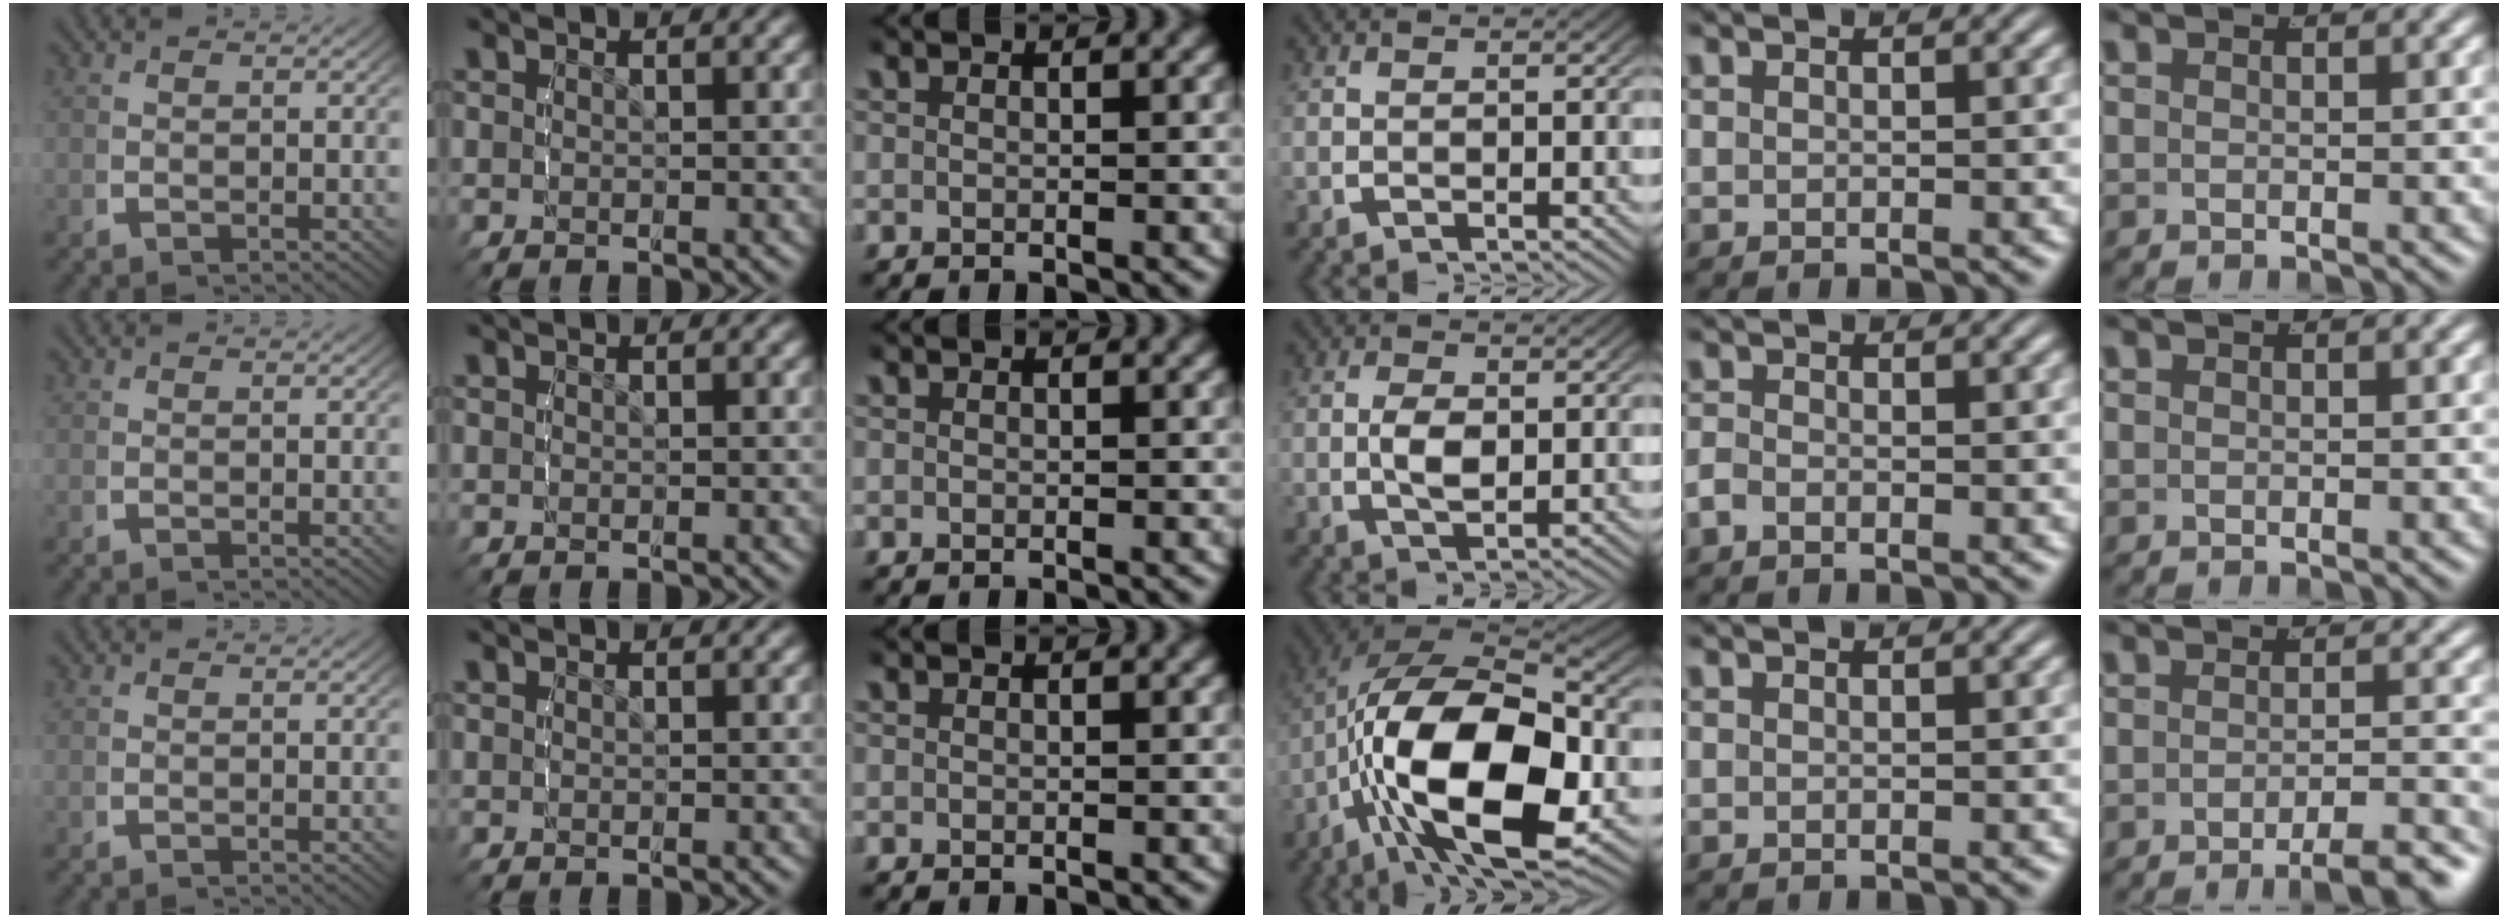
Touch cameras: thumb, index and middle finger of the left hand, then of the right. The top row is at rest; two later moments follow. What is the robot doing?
{"motion": "lift_and_place", "object": "glue stick"}